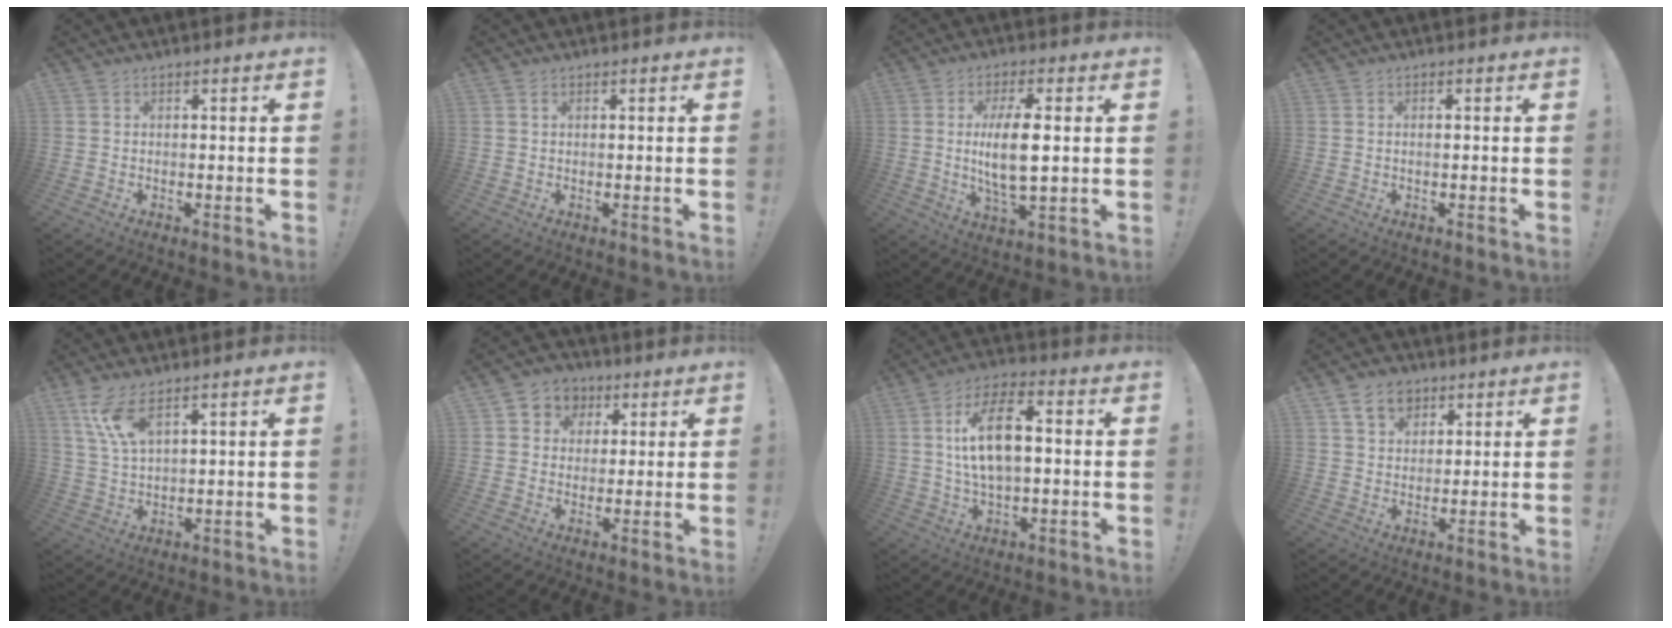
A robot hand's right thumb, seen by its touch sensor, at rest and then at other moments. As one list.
[{"total": 0.7, "force": [0.3, 0.5, 0.3], "torque": [-0.005, -0.001, 0.005]}, {"total": 11.3, "force": [0.9, 3.7, 10.7], "torque": [-0.208, -0.013, 0.005]}, {"total": 0.8, "force": [-0.2, 0.1, 0.8], "torque": [-0.013, -0.001, -0.005]}, {"total": 8.7, "force": [5.3, 3.0, 6.2], "torque": [-0.133, -0.021, 0.098]}, {"total": 6.8, "force": [1.2, 6.5, 1.5], "torque": [-0.026, 0.003, 0.031]}, {"total": 13.6, "force": [1.7, 6.6, 11.7], "torque": [-0.196, 0.011, 0.029]}, {"total": 8.3, "force": [4.8, 6.0, 3.1], "torque": [-0.050, -0.015, 0.093]}]